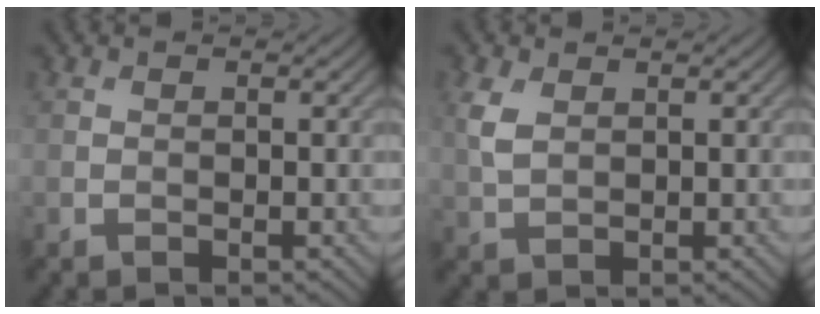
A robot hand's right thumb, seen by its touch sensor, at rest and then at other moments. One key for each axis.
{"total": 3.2, "fx": 1.2, "fy": 2.0, "fz": 2.2, "tx": -0.066, "ty": 0.004, "tz": 0.025}